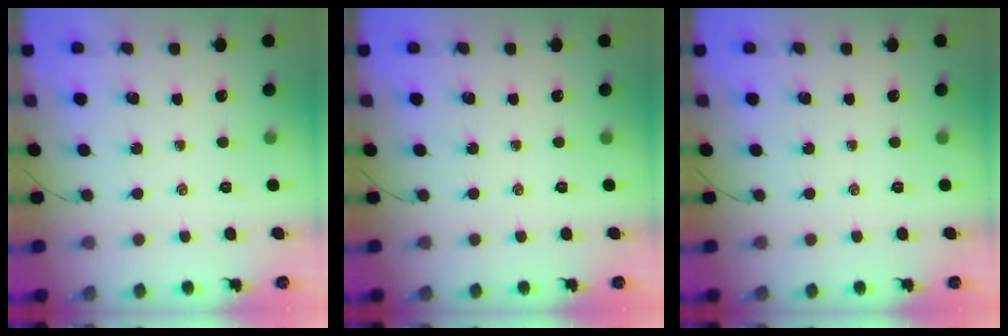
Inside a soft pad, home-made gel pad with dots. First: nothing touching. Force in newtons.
{"total": 0.0}
{"total": 0.0}